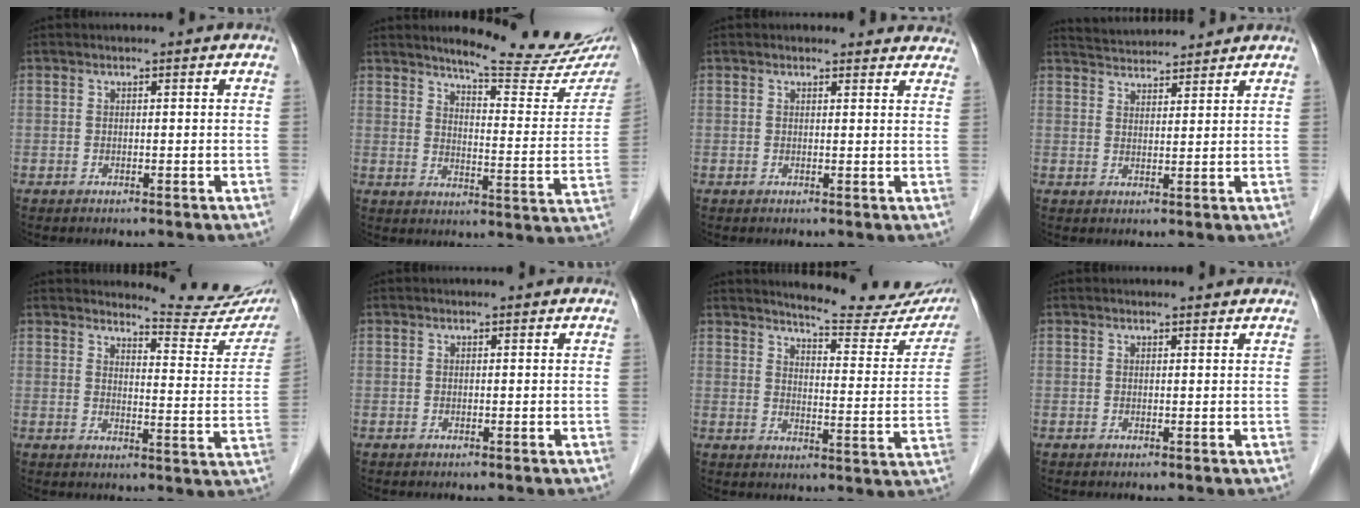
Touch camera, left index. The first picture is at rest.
{"total": 17.3, "force": [15.2, 1.6, 8.1], "torque": [-0.103, -0.063, 0.183]}
{"total": 7.9, "force": [7.5, 2.3, 0.6], "torque": [0.029, 0.002, 0.053]}
{"total": 6.6, "force": [6.5, 0.6, 1.0], "torque": [-0.023, 0.030, 0.102]}
{"total": 12.2, "force": [12.0, 0.9, 2.2], "torque": [-0.018, -0.072, 0.128]}
{"total": 0.0}
{"total": 17.9, "force": [16.7, 2.5, 6.0], "torque": [-0.068, -0.072, 0.189]}
{"total": 1.4, "force": [1.4, 0.1, 0.1], "torque": [-0.011, 0.003, 0.015]}